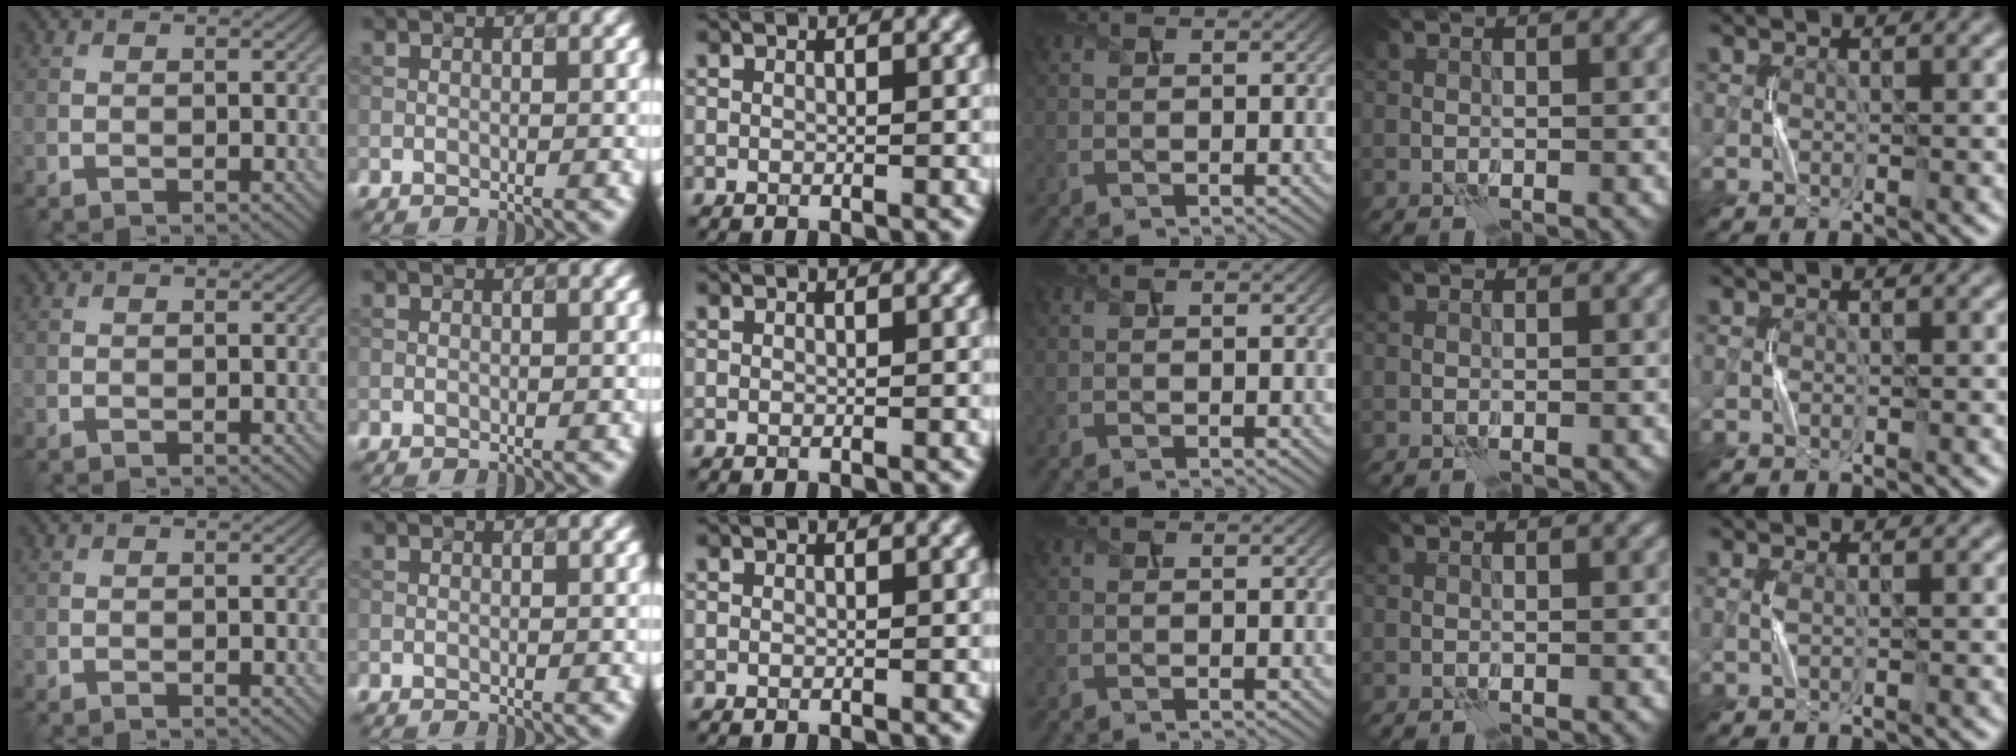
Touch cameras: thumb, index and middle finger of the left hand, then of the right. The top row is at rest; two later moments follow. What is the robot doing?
{"motion": "press", "object": "button"}